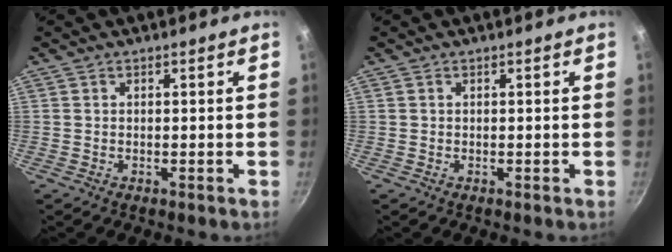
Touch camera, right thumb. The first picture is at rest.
{"total": 0.0}